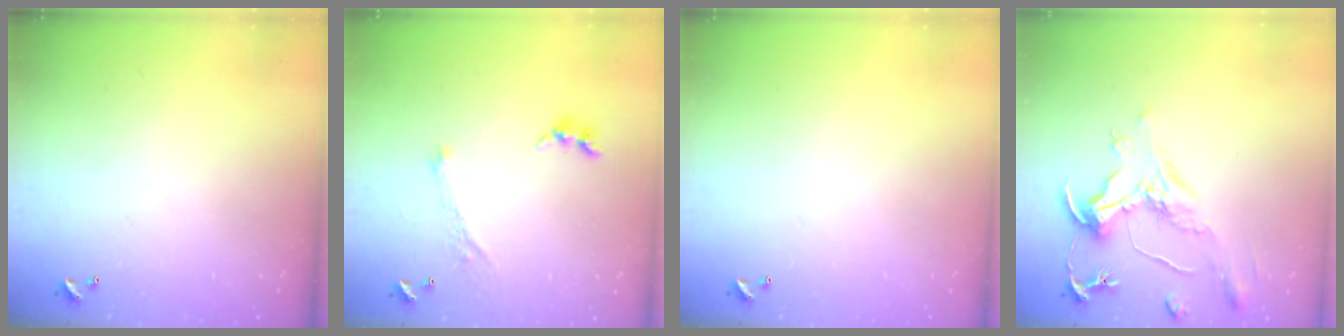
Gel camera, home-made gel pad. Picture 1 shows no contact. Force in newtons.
{"total": 2.9, "press": 2.8, "slide": 0.4}
{"total": 0.0}
{"total": 2.1, "press": 1.6, "slide": 1.4}